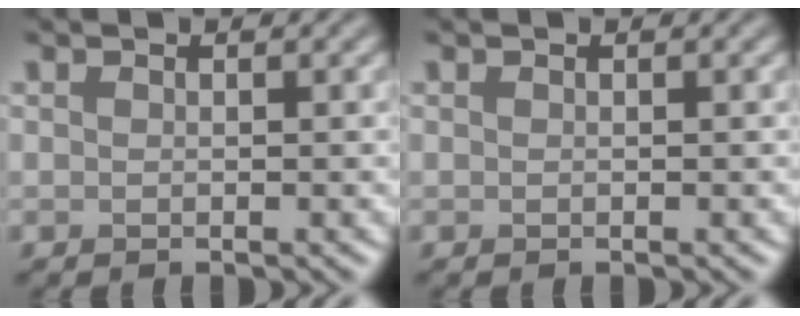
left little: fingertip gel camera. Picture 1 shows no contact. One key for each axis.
{"total": 0.0}